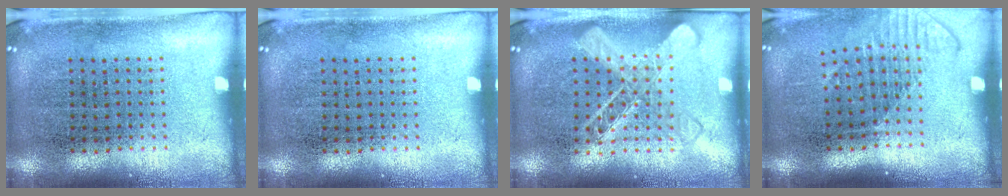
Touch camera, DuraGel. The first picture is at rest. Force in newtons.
{"total": 0.0}
{"total": 1.6, "press": 1.6, "slide": 0.4}
{"total": 1.6, "press": 1.2, "slide": 1.0}